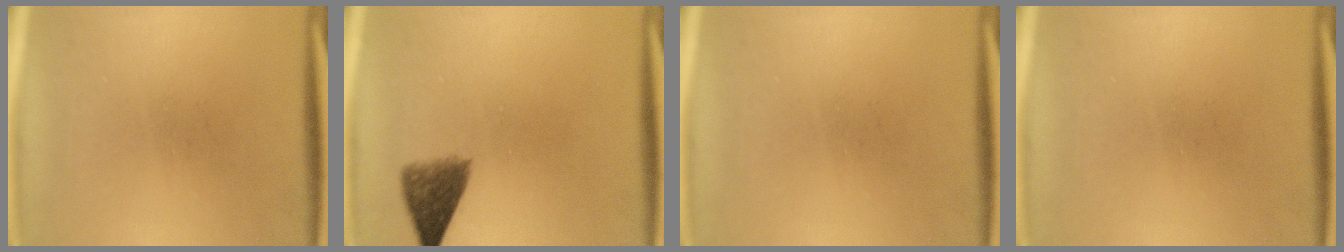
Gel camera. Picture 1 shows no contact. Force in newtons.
{"total": 4.8}
{"total": 0.0}
{"total": 0.0}